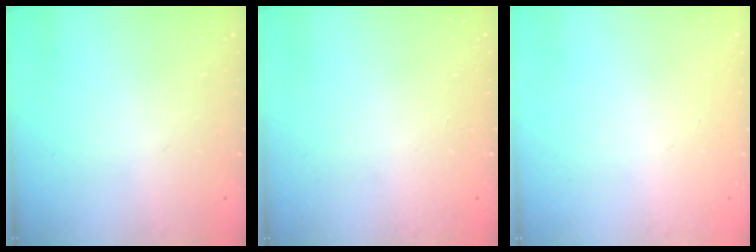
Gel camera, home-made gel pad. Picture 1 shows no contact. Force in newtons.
{"total": 0.0}
{"total": 0.0}